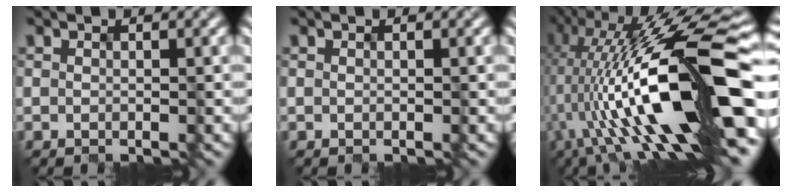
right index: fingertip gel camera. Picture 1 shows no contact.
{"total": 0.0}
{"total": 18.7, "force": [-1.6, 5.1, 17.9], "torque": [-0.318, 0.043, -0.036]}